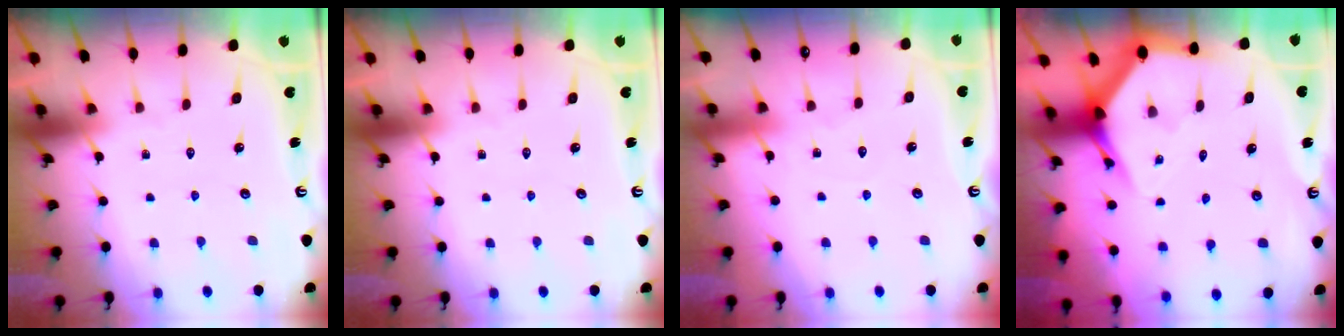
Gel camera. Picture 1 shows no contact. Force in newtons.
{"total": 0.0}
{"total": 3.6, "press": 3.6, "slide": 0.4}
{"total": 4.3, "press": 4.3, "slide": 0.3}